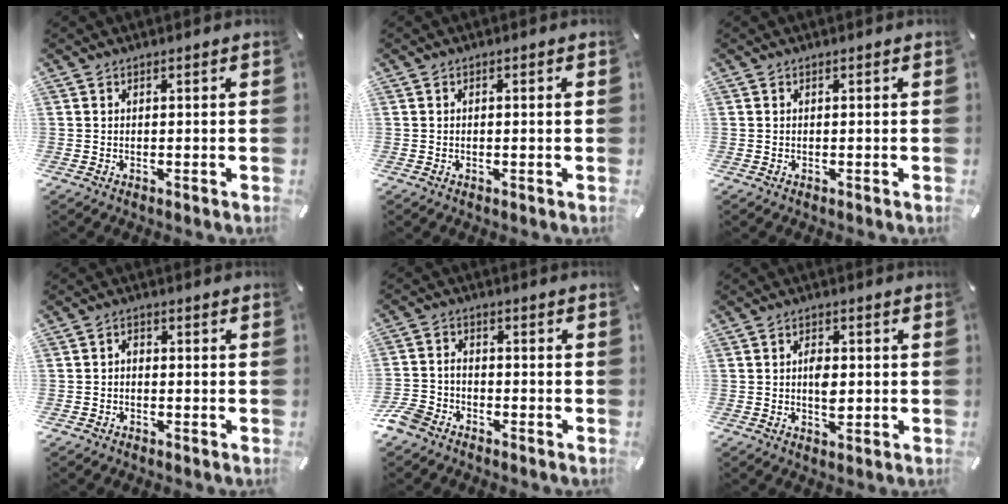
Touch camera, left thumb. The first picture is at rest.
{"total": 1.0, "force": [-0.1, 0.2, 1.0], "torque": [-0.018, -0.001, -0.002]}
{"total": 0.0}
{"total": 2.0, "force": [-1.2, 1.4, 0.7], "torque": [-0.012, 0.010, -0.026]}
{"total": 6.4, "force": [-4.9, 3.4, 2.2], "torque": [-0.060, 0.018, -0.098]}
{"total": 4.5, "force": [-0.5, 2.5, 3.6], "torque": [-0.059, 0.001, -0.008]}